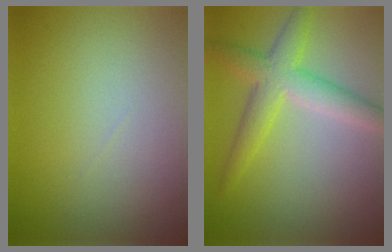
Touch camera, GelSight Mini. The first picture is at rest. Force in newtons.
{"total": 4.6, "press": 4.6, "slide": 0.1}